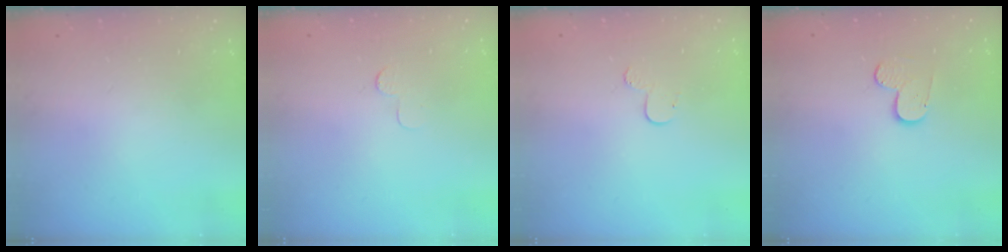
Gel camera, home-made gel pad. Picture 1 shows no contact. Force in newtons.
{"total": 2.5, "press": 2.5, "slide": 0.2}
{"total": 4.8, "press": 4.8, "slide": 0.5}
{"total": 4.0, "press": 4.0, "slide": 0.2}